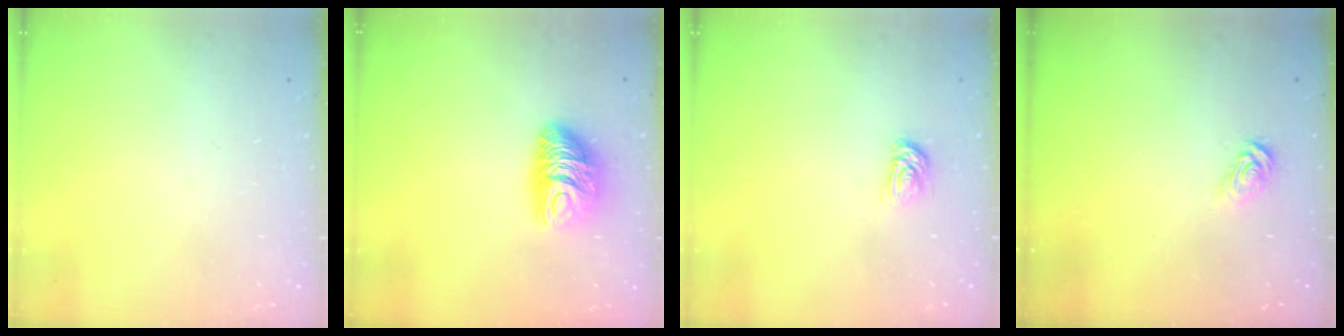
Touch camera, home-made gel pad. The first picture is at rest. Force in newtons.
{"total": 11.3, "press": 11.3, "slide": 1.2}
{"total": 4.0, "press": 4.0, "slide": 0.5}
{"total": 3.6, "press": 3.6, "slide": 0.1}